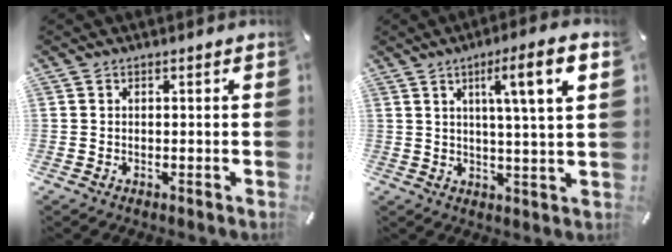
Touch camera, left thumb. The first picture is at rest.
{"total": 10.3, "force": [3.9, 0.5, 9.5], "torque": [-0.157, -0.006, 0.053]}